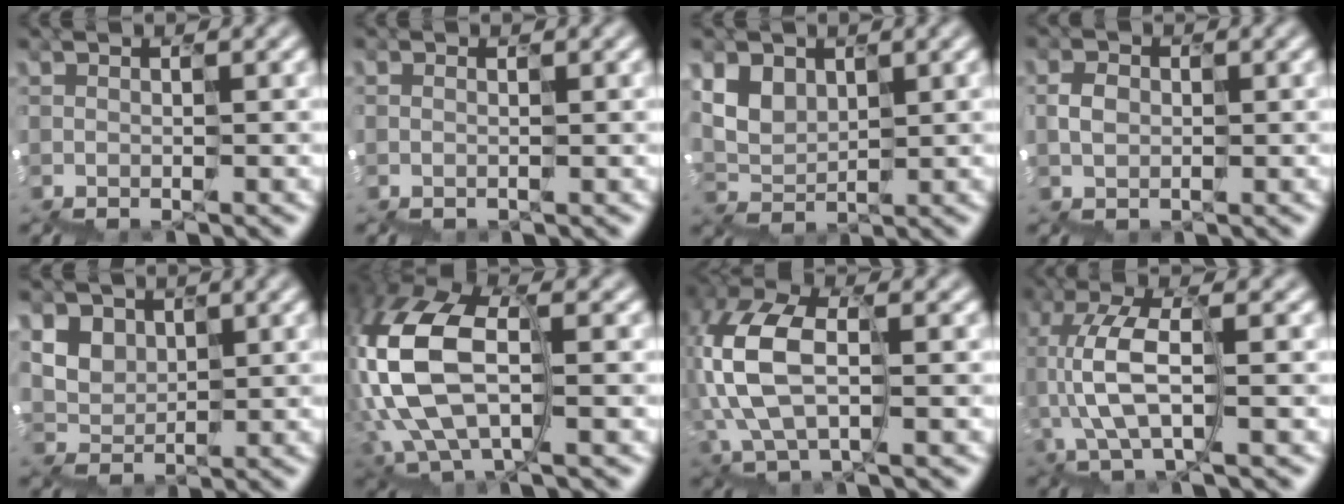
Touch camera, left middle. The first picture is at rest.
{"total": 0.9, "force": [0.0, -0.2, -0.8], "torque": [0.012, 0.002, -0.001]}
{"total": 2.5, "force": [1.9, 1.0, -1.4], "torque": [-0.007, -0.001, 0.034]}
{"total": 1.3, "force": [-0.5, 0.4, -1.1], "torque": [-0.010, 0.003, -0.012]}
{"total": 3.8, "force": [2.7, 2.5, -1.0], "torque": [-0.014, 0.015, 0.047]}
{"total": 6.8, "force": [-0.6, 3.8, 5.6], "torque": [-0.191, 0.002, -0.019]}
{"total": 4.9, "force": [0.2, 2.7, 4.1], "torque": [-0.147, 0.016, -0.008]}
{"total": 3.5, "force": [-1.3, 1.1, 3.1], "torque": [-0.117, 0.008, -0.035]}